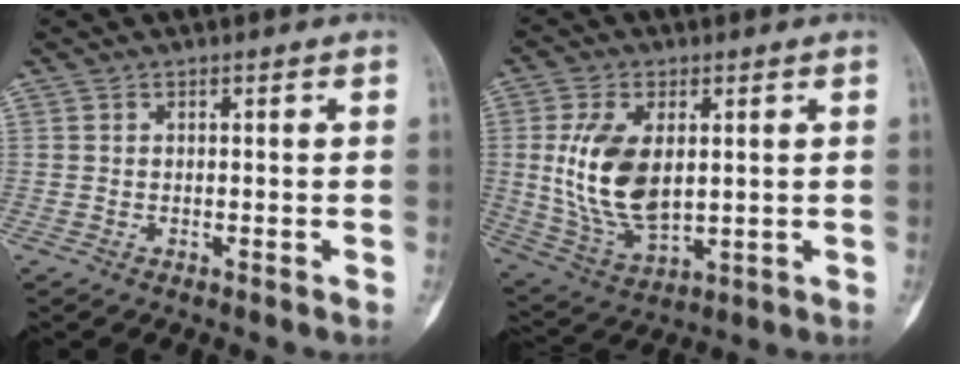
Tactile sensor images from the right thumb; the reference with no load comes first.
{"total": 14.3, "force": [1.8, 8.1, 11.6], "torque": [-0.218, -0.014, 0.048]}